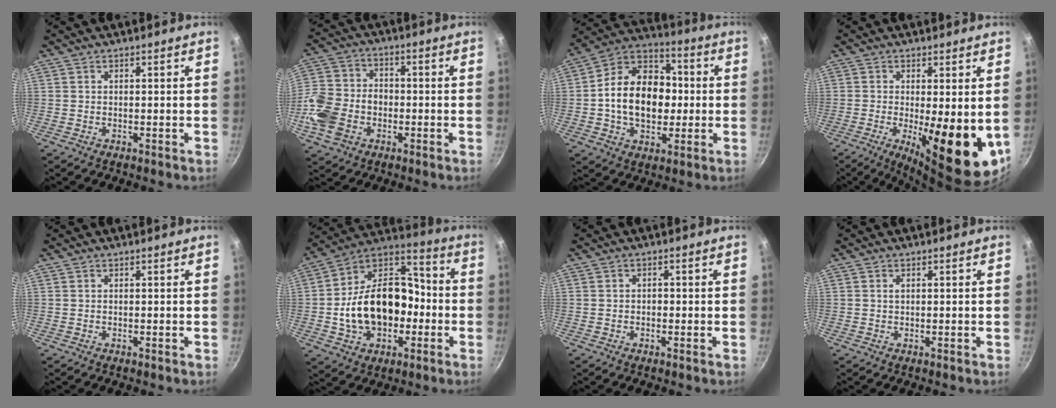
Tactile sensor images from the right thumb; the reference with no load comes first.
{"total": 13.7, "force": [-3.8, 10.5, 8.0], "torque": [-0.152, 0.028, -0.082]}
{"total": 18.3, "force": [-0.7, 13.3, 12.6], "torque": [-0.172, 0.034, -0.024]}
{"total": 14.0, "force": [-1.7, 4.2, 13.2], "torque": [-0.168, -0.020, -0.014]}
{"total": 0.0}
{"total": 21.6, "force": [-3.5, 15.2, 14.9], "torque": [-0.227, 0.065, -0.059]}
{"total": 1.1, "force": [-0.3, 0.9, 0.6], "torque": [-0.008, 0.004, -0.006]}
{"total": 0.8, "force": [0.2, 0.6, 0.6], "torque": [-0.008, 0.002, 0.005]}